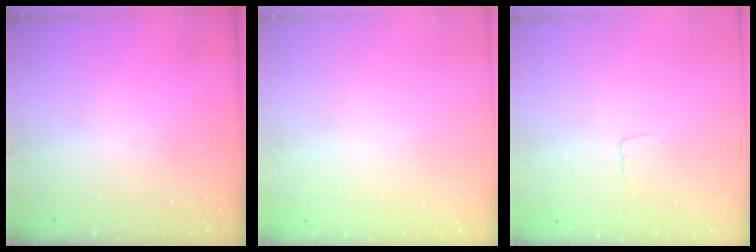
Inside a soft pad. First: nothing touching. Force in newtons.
{"total": 0.8, "press": 0.4, "slide": 0.7}
{"total": 2.6, "press": 2.6, "slide": 0.1}